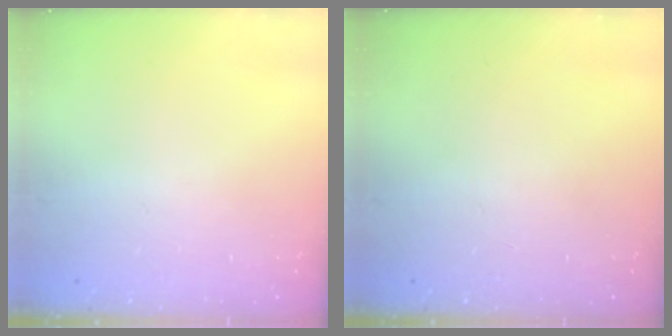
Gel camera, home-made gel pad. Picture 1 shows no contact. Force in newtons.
{"total": 0.0}